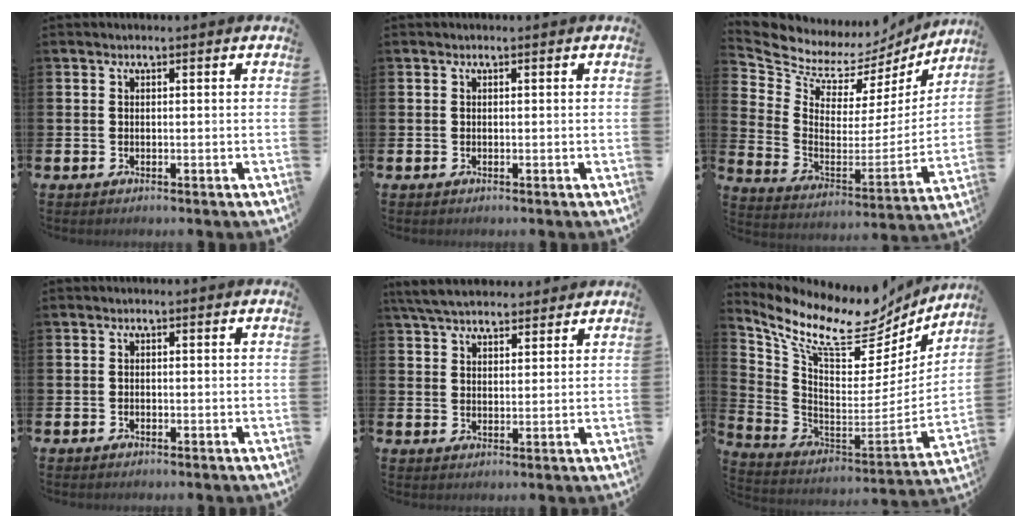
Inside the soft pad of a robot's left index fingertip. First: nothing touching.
{"total": 0.0}
{"total": 7.1, "force": [6.1, 3.5, 1.1], "torque": [-0.066, -0.057, 0.103]}
{"total": 0.5, "force": [-0.4, 0.3, 0.1], "torque": [-0.005, 0.004, -0.009]}
{"total": 5.5, "force": [5.2, 1.4, 1.2], "torque": [-0.047, -0.012, 0.097]}
{"total": 10.9, "force": [7.9, 5.1, 5.5], "torque": [-0.127, -0.066, 0.129]}